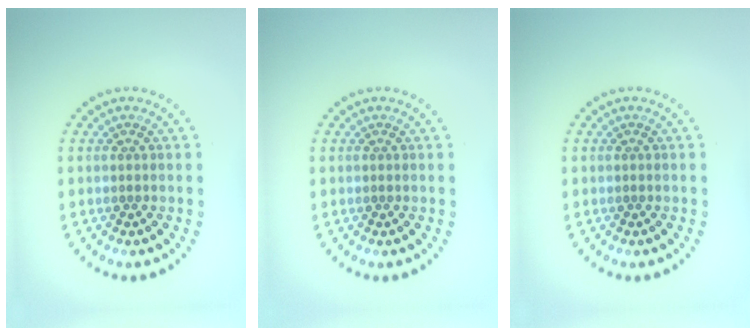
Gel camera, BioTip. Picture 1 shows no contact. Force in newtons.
{"total": 0.0}
{"total": 0.0}